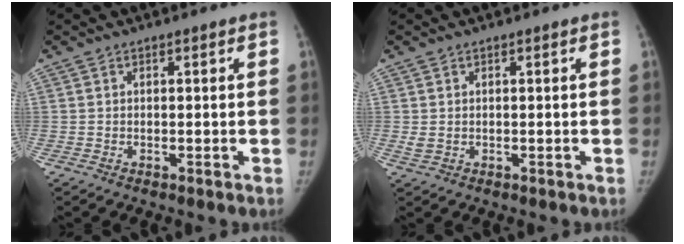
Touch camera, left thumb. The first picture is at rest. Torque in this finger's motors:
{"motor_torque": [0.04, 0.04, 0.39, -0.17, 0.02]}